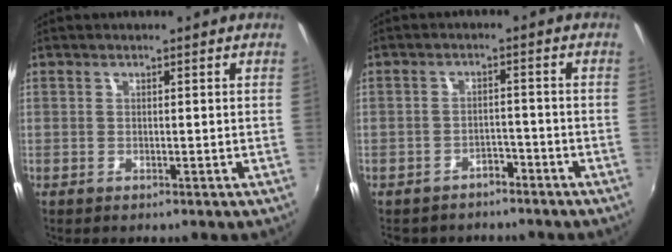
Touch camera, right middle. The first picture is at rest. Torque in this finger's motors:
{"motor_torque": [1.07, -1.07, 0.05, 0.05]}